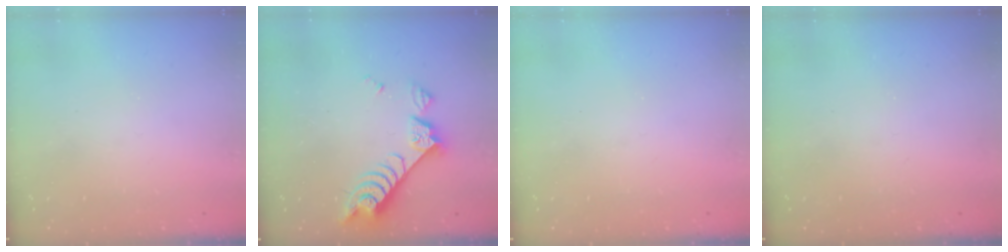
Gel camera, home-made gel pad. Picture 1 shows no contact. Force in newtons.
{"total": 8.3, "press": 8.2, "slide": 1.3}
{"total": 0.0}
{"total": 0.0}